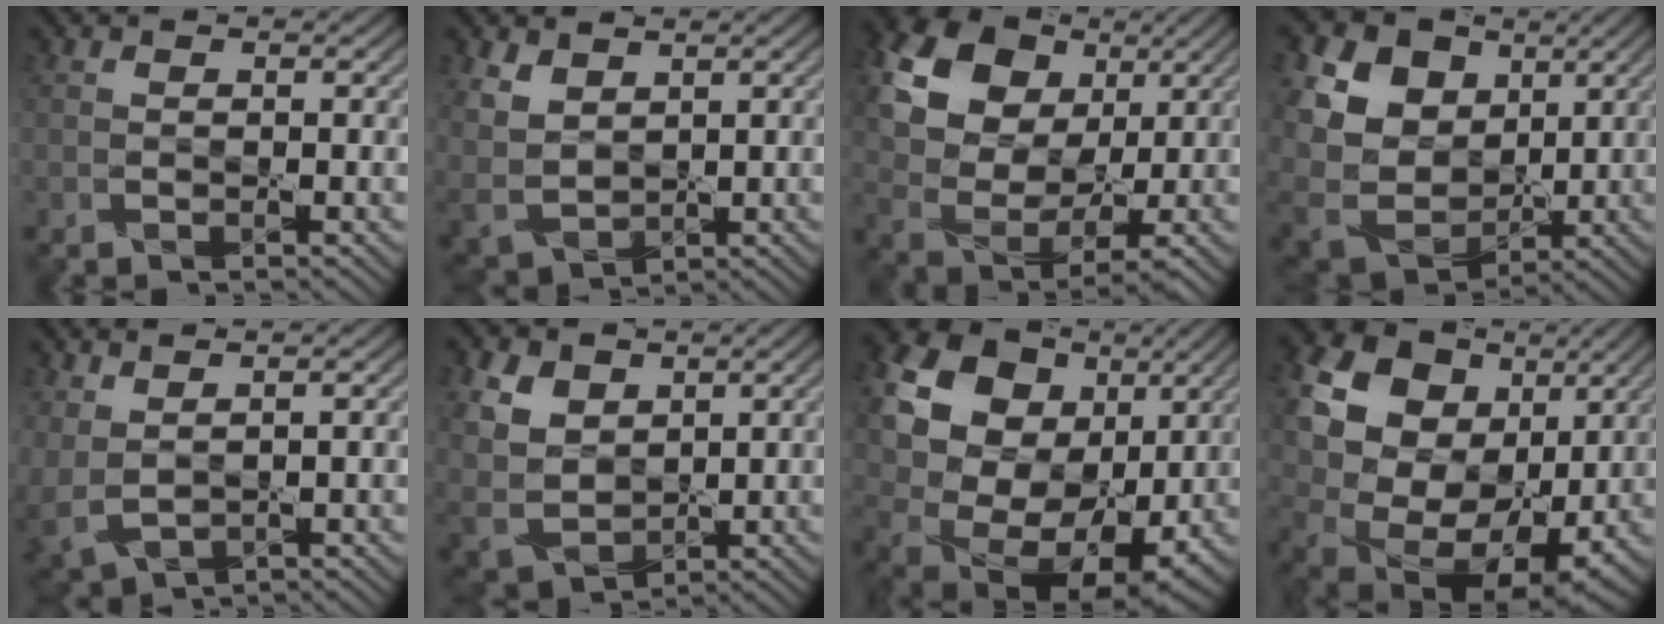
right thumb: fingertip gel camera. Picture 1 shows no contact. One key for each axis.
{"total": 5.3, "fx": 2.8, "fy": 3.4, "fz": 2.9, "tx": -0.089, "ty": -0.006, "tz": 0.064}
{"total": 18.2, "fx": 8.2, "fy": 12.4, "fz": 10.4, "tx": -0.245, "ty": 0.057, "tz": 0.159}
{"total": 16.4, "fx": 6.4, "fy": 12.8, "fz": 8.0, "tx": -0.244, "ty": 0.036, "tz": 0.145}
{"total": 3.9, "fx": 2.0, "fy": 1.9, "fz": 2.7, "tx": -0.090, "ty": -0.006, "tz": 0.050}
{"total": 7.6, "fx": 3.3, "fy": 5.3, "fz": 4.4, "tx": -0.134, "ty": 0.002, "tz": 0.068}
{"total": 24.2, "fx": 8.9, "fy": 19.0, "fz": 12.0, "tx": -0.267, "ty": 0.023, "tz": 0.160}
{"total": 22.0, "fx": 8.5, "fy": 16.8, "fz": 11.4, "tx": -0.258, "ty": 0.025, "tz": 0.156}